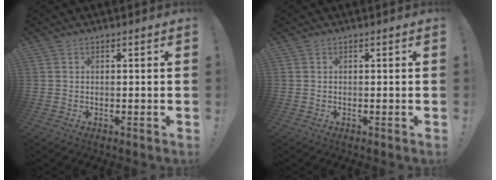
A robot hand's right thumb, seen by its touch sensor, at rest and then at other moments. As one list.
[{"total": 0.0}]